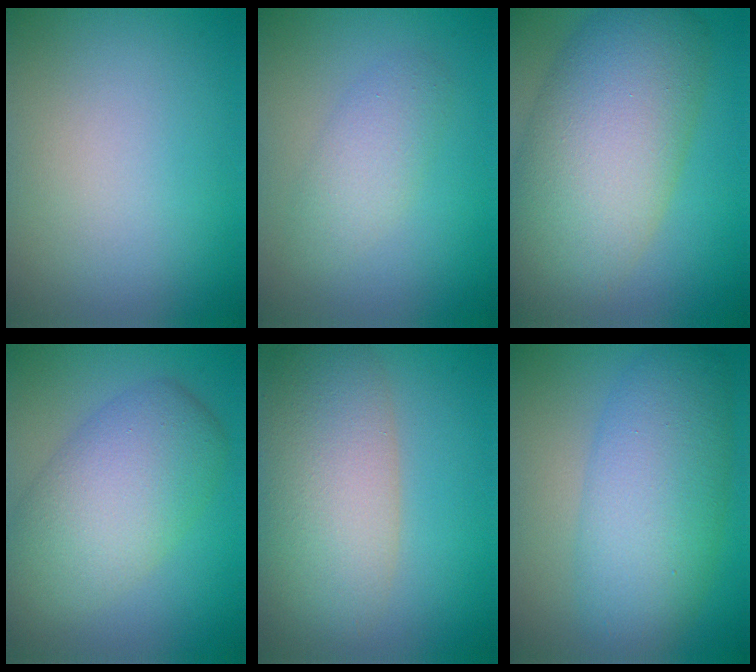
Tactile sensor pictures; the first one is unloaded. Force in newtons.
{"total": 2.5, "press": 2.5, "slide": 0.1}
{"total": 11.2, "press": 11.1, "slide": 0.5}
{"total": 7.3, "press": 7.3, "slide": 0.2}
{"total": 8.3, "press": 8.3, "slide": 0.5}
{"total": 7.4, "press": 7.4, "slide": 0.2}